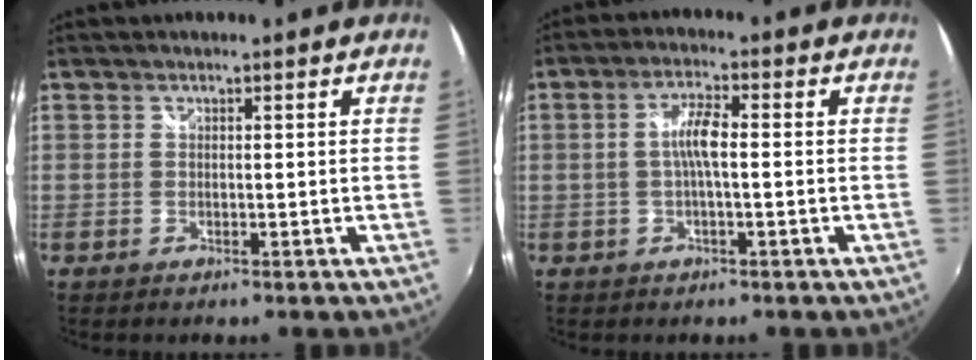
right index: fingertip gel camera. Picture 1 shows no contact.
{"total": 4.6, "force": [-0.3, 0.8, 4.5], "torque": [-0.086, 0.008, -0.004]}